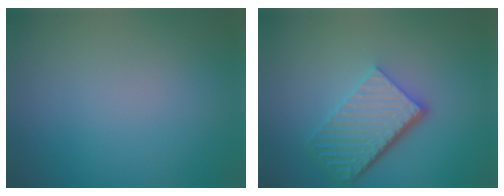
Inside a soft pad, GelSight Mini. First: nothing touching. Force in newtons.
{"total": 5.4, "press": 3.8, "slide": 3.8}